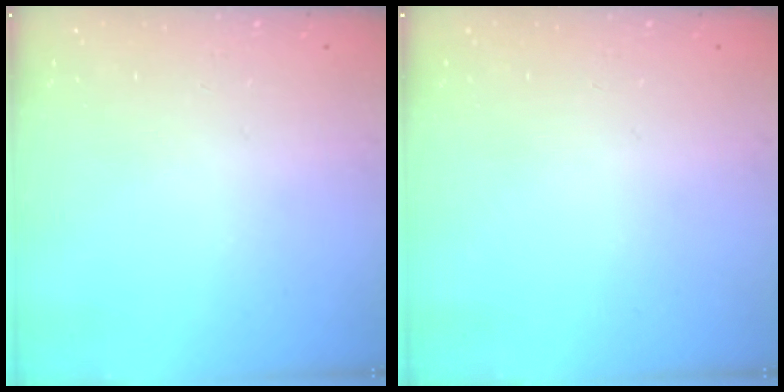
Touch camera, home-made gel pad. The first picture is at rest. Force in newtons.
{"total": 0.0}